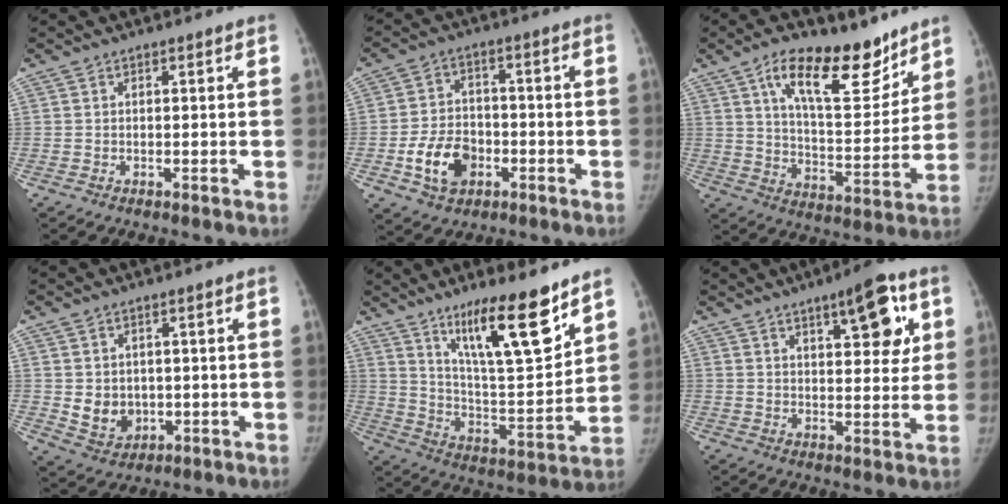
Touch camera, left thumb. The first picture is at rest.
{"total": 10.1, "force": [-3.7, 7.4, 5.8], "torque": [-0.082, 0.020, -0.064]}
{"total": 17.5, "force": [11.1, 7.6, 11.1], "torque": [-0.127, -0.068, 0.183]}
{"total": 6.4, "force": [-0.4, 5.5, 3.3], "torque": [-0.026, -0.003, 0.011]}
{"total": 17.6, "force": [11.6, 3.6, 12.7], "torque": [-0.178, -0.083, 0.205]}
{"total": 11.2, "force": [5.1, 4.2, 9.1], "torque": [-0.093, -0.018, 0.068]}